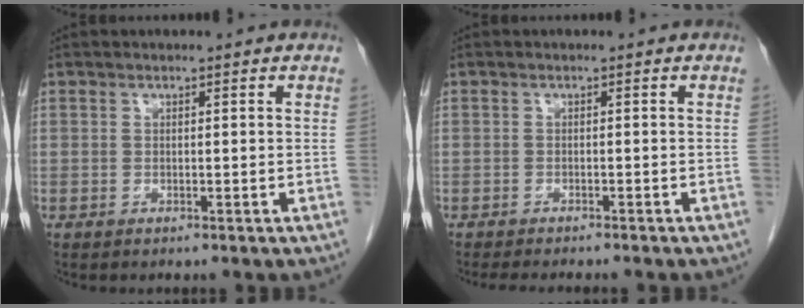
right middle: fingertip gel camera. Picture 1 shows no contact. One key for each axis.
{"total": 6.8, "fx": -5.9, "fy": 0.9, "fz": 3.2, "tx": -0.033, "ty": -0.010, "tz": -0.081}